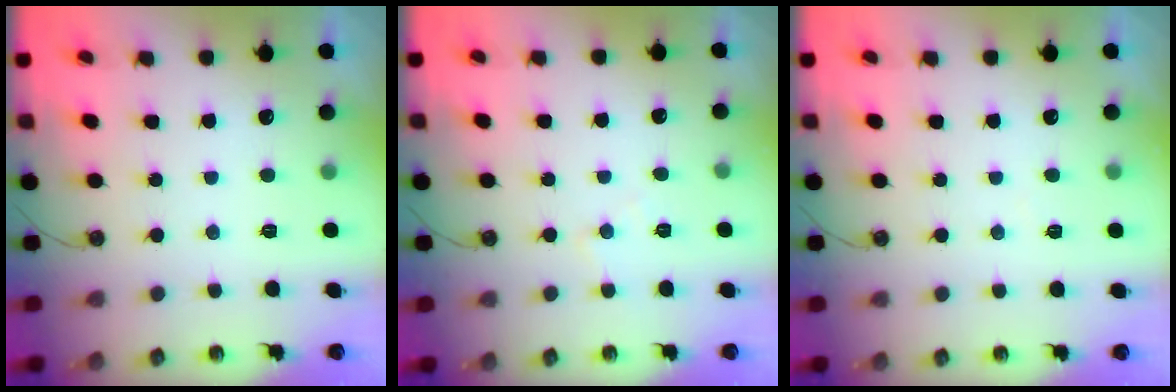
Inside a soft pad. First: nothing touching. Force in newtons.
{"total": 5.6, "press": 5.5, "slide": 0.6}
{"total": 2.9, "press": 2.8, "slide": 0.5}